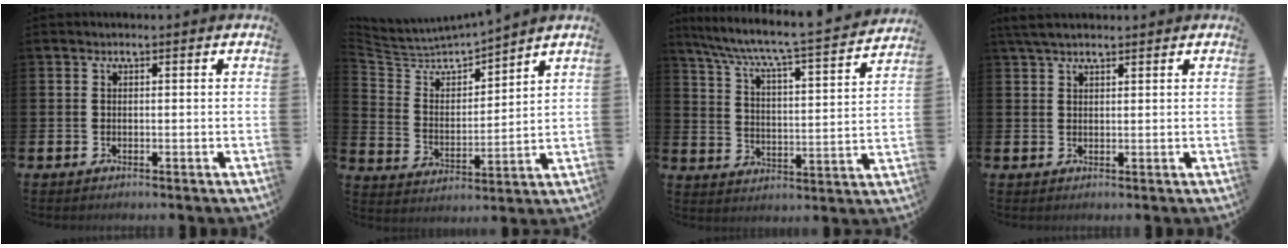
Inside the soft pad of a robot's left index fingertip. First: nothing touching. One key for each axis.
{"total": 5.0, "fx": 4.9, "fy": 1.2, "fz": 0.7, "tx": -0.044, "ty": -0.043, "tz": 0.077}
{"total": 6.9, "fx": 6.3, "fy": 0.3, "fz": 2.7, "tx": -0.081, "ty": -0.053, "tz": 0.102}
{"total": 3.1, "fx": 2.6, "fy": 0.9, "fz": 1.4, "tx": -0.026, "ty": -0.003, "tz": 0.047}